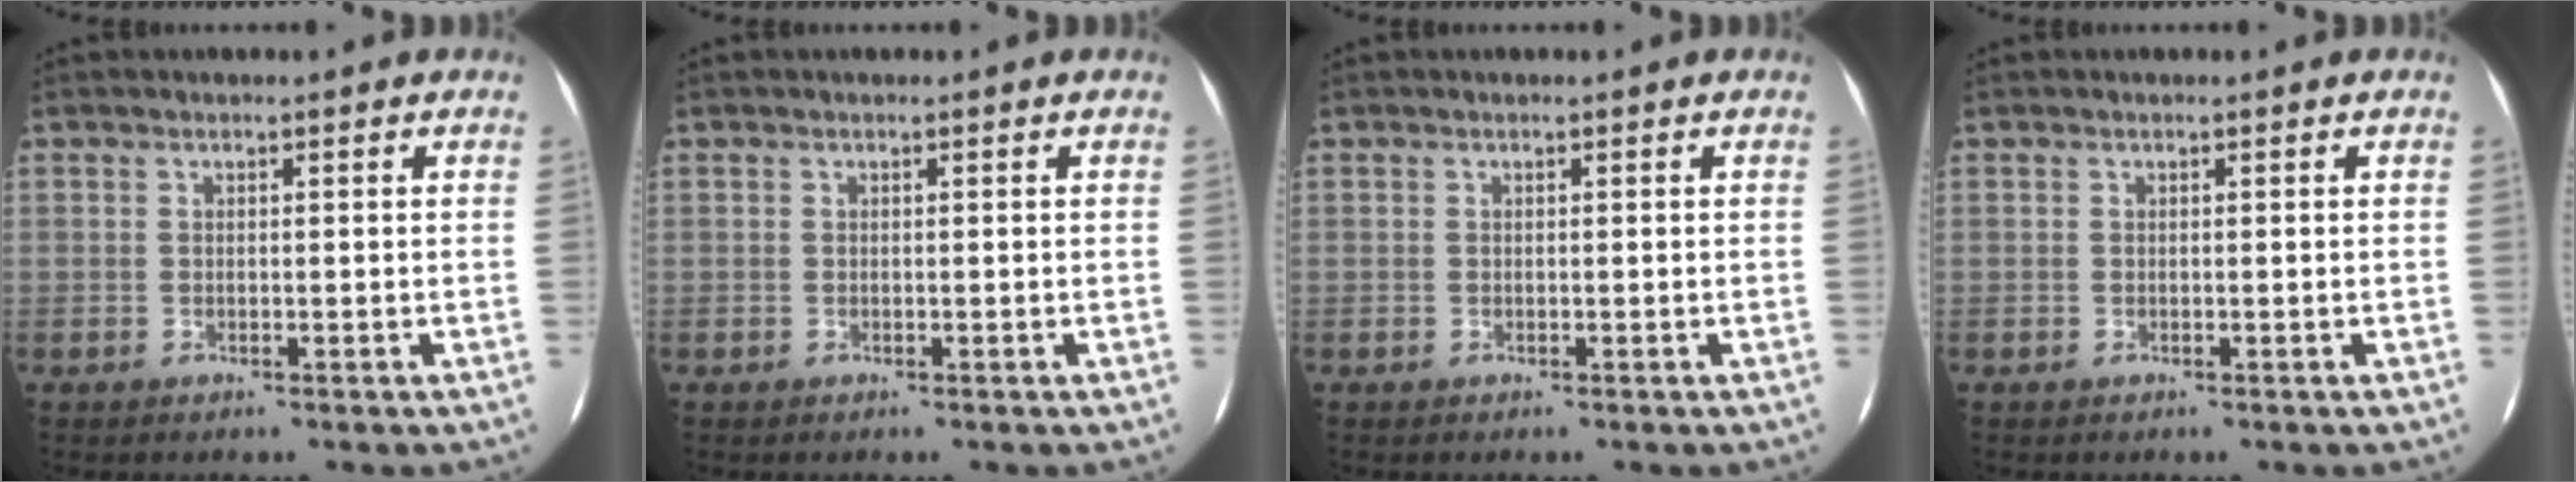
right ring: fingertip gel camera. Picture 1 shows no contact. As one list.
[{"total": 0.0}, {"total": 0.0}, {"total": 0.0}]